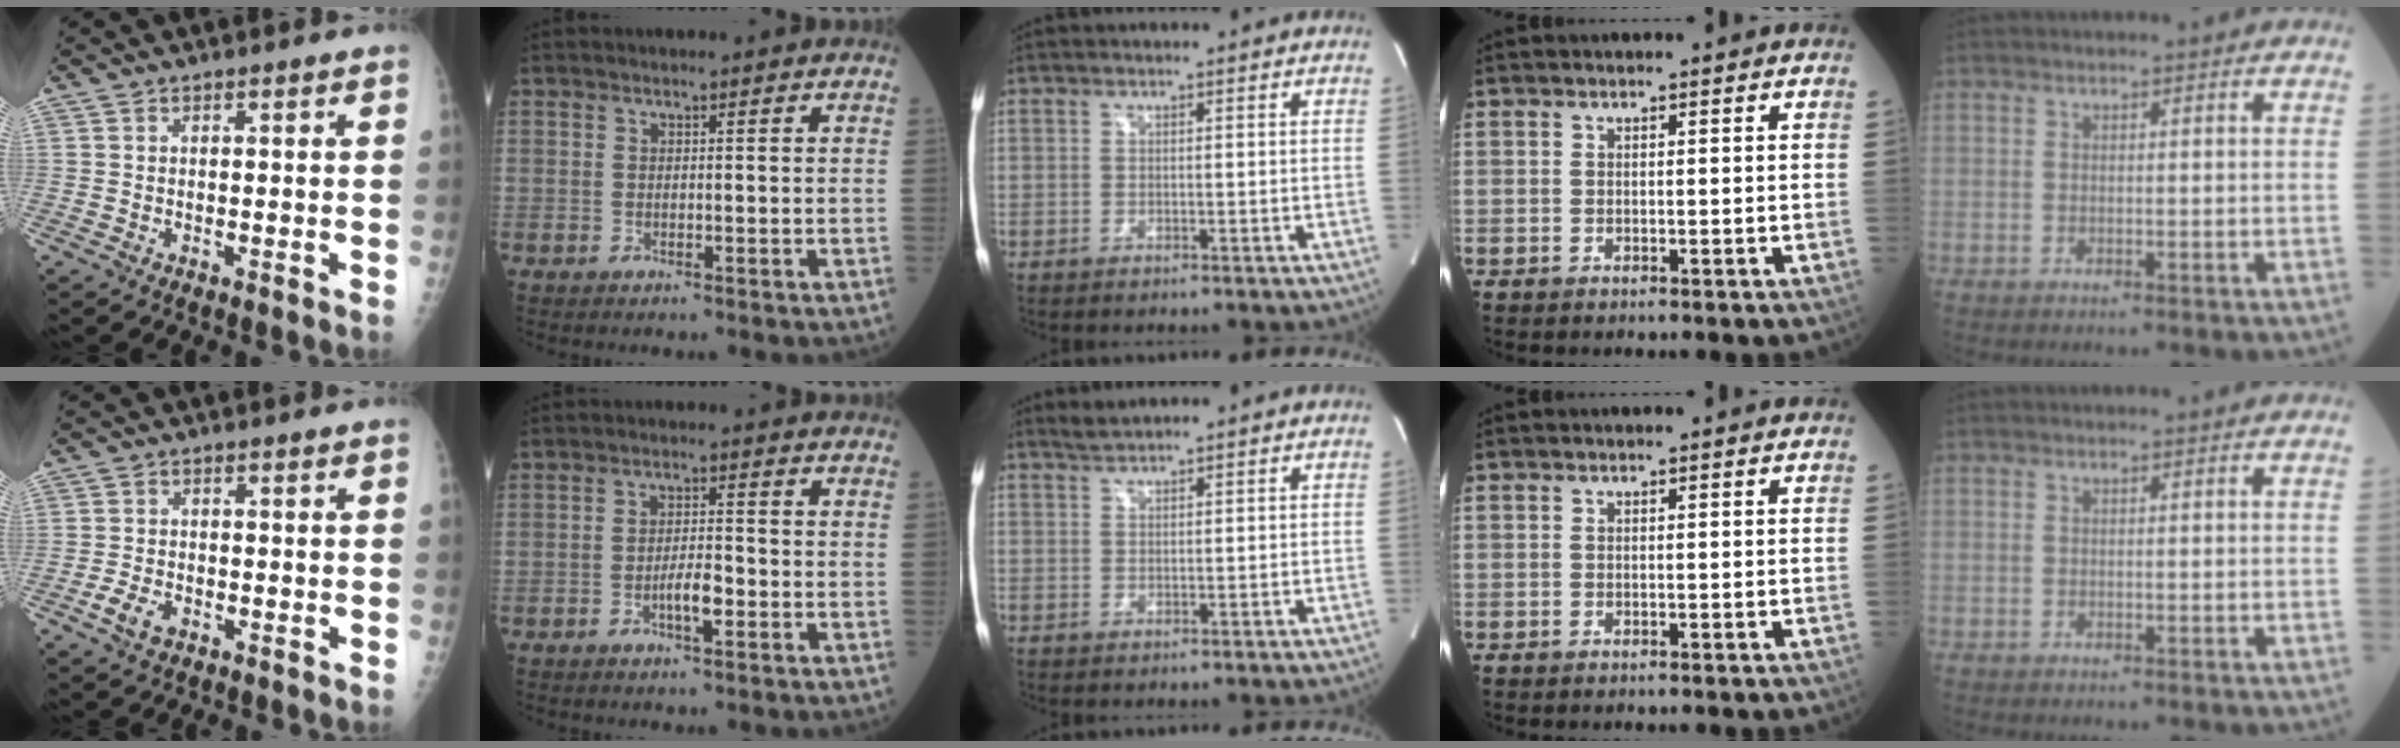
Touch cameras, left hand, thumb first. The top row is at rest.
{"thumb": {"total": 3.7, "force": [-1.9, 2.3, 2.1], "torque": [-0.033, 0.007, -0.037]}, "index": {"total": 3.5, "force": [-1.9, 0.7, 2.9], "torque": [-0.053, -0.003, -0.033]}, "middle": {"total": 1.6, "force": [1.5, -0.3, 0.3], "torque": [-0.008, 0.005, 0.035]}}